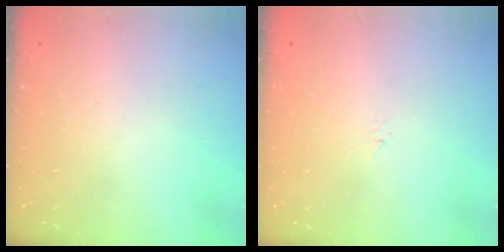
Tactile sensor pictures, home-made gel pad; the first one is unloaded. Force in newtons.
{"total": 3.0, "press": 3.0, "slide": 0.4}